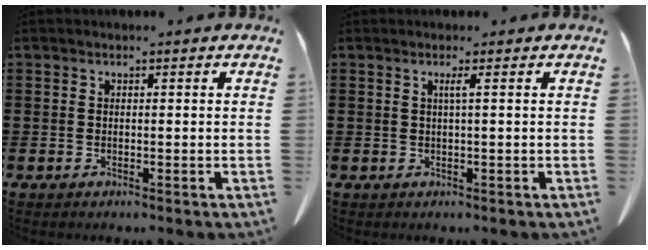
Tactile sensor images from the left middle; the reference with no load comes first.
{"total": 1.3, "force": [0.3, -0.3, 1.2], "torque": [-0.022, -0.003, 0.004]}